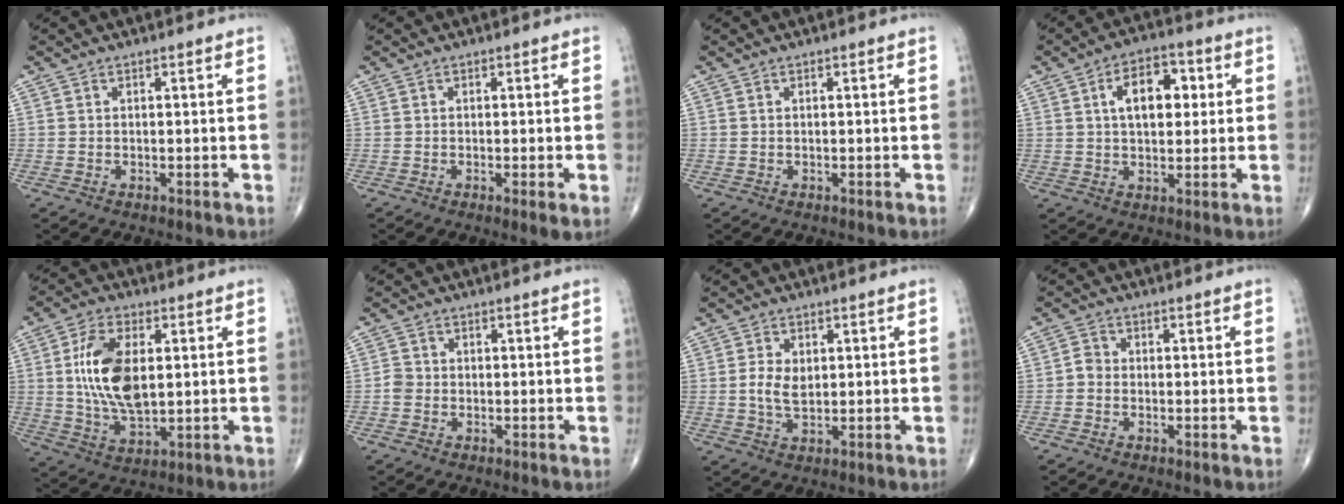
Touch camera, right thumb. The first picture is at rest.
{"total": 1.9, "force": [-0.4, 0.2, 1.8], "torque": [-0.038, -0.008, -0.010]}
{"total": 0.0}
{"total": 10.0, "force": [2.4, 5.8, 7.8], "torque": [-0.095, 0.009, 0.033]}
{"total": 13.6, "force": [2.0, 7.2, 11.4], "torque": [-0.210, -0.009, 0.040]}
{"total": 1.9, "force": [-0.6, 1.7, 0.7], "torque": [-0.006, 0.006, -0.017]}
{"total": 4.5, "force": [0.6, 2.8, 3.5], "torque": [-0.066, -0.004, 0.013]}
{"total": 2.1, "force": [-0.6, 1.7, 1.0], "torque": [-0.008, 0.005, -0.020]}